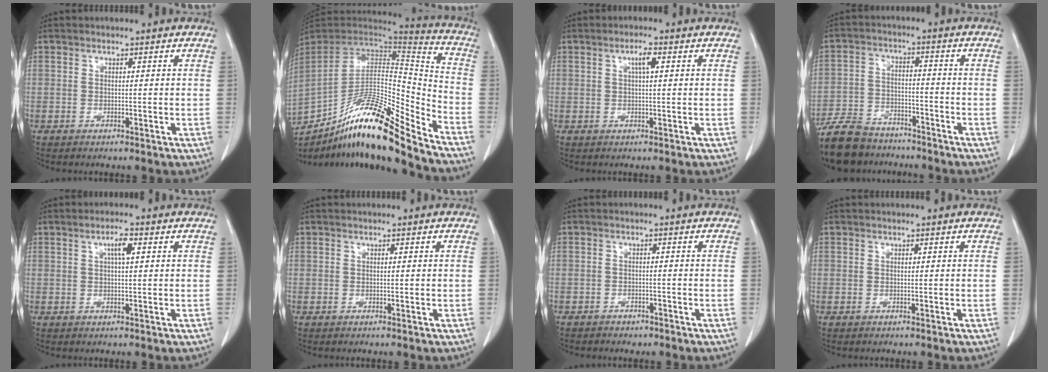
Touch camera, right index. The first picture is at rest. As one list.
[{"total": 21.5, "force": [-16.6, 1.3, 13.6], "torque": [-0.240, -0.005, -0.301]}, {"total": 2.3, "force": [0.8, 0.3, 2.1], "torque": [-0.039, 0.004, 0.013]}, {"total": 12.0, "force": [-10.1, 5.3, 4.0], "torque": [-0.081, -0.001, -0.169]}, {"total": 2.6, "force": [0.8, 0.4, 2.4], "torque": [-0.044, 0.003, 0.014]}, {"total": 0.0}, {"total": 2.5, "force": [-2.0, 1.3, 0.5], "torque": [-0.011, 0.004, -0.024]}, {"total": 0.0}]